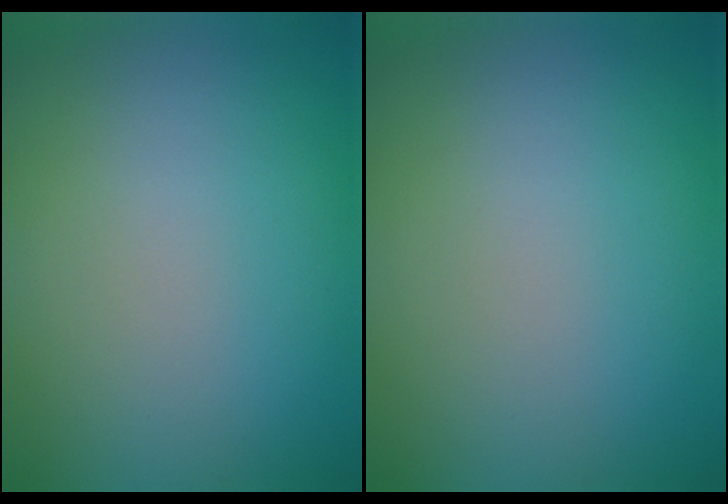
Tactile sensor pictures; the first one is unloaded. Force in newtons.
{"total": 0.0}